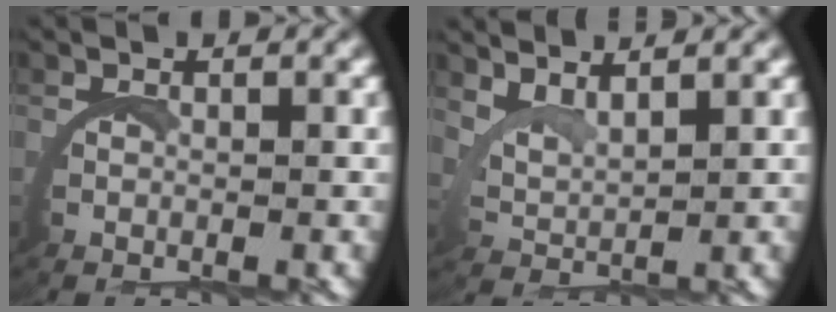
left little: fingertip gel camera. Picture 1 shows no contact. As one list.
[{"total": 3.6, "force": [3.1, 1.3, 1.4], "torque": [-0.050, -0.003, 0.054]}]